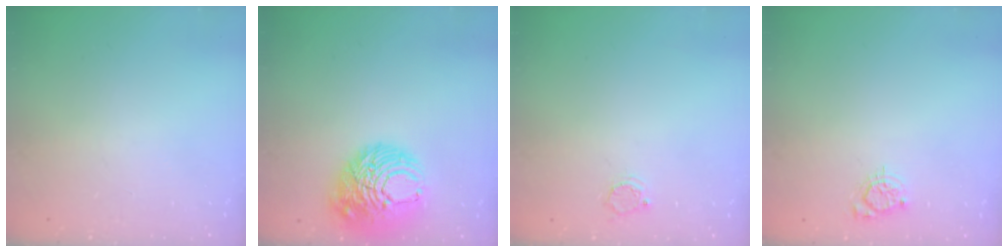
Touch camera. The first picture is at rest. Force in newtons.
{"total": 11.9, "press": 11.9, "slide": 1.2}
{"total": 3.6, "press": 3.6, "slide": 0.1}
{"total": 3.9, "press": 3.9, "slide": 0.5}